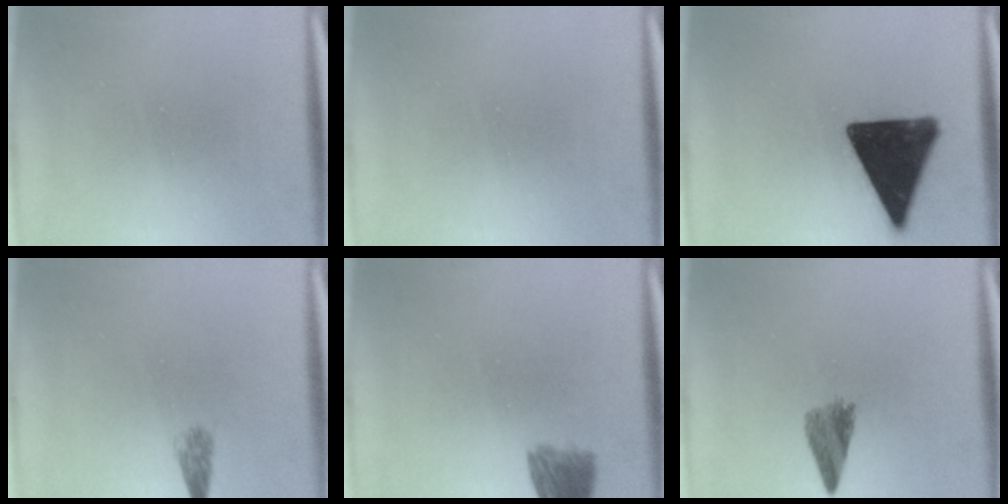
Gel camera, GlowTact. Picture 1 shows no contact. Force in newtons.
{"total": 0.0}
{"total": 16.7}
{"total": 1.8}
{"total": 5.3}
{"total": 3.6}